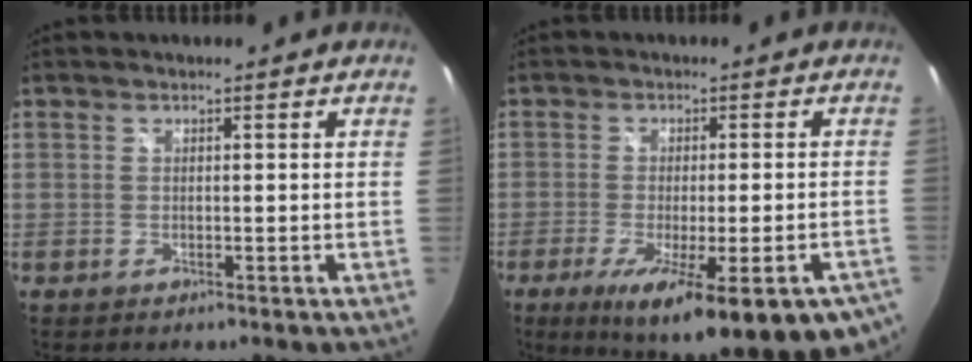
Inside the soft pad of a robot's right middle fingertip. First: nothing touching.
{"total": 20.7, "force": [-13.2, 4.8, 15.2], "torque": [-0.225, -0.062, -0.177]}